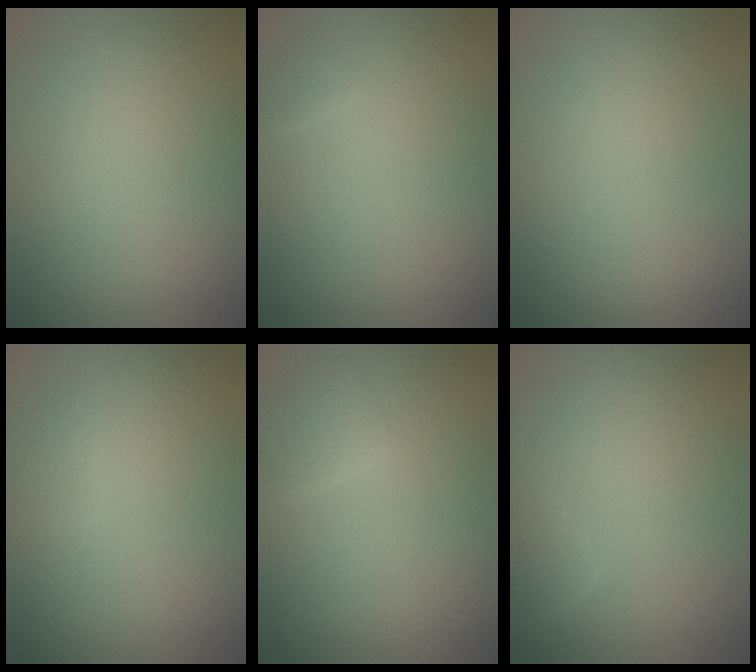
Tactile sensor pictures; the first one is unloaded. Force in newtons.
{"total": 0.8, "press": 0.8, "slide": 0.0}
{"total": 0.0}
{"total": 0.8, "press": 0.8, "slide": 0.1}
{"total": 1.7, "press": 1.7, "slide": 0.1}
{"total": 2.8, "press": 2.8, "slide": 0.2}